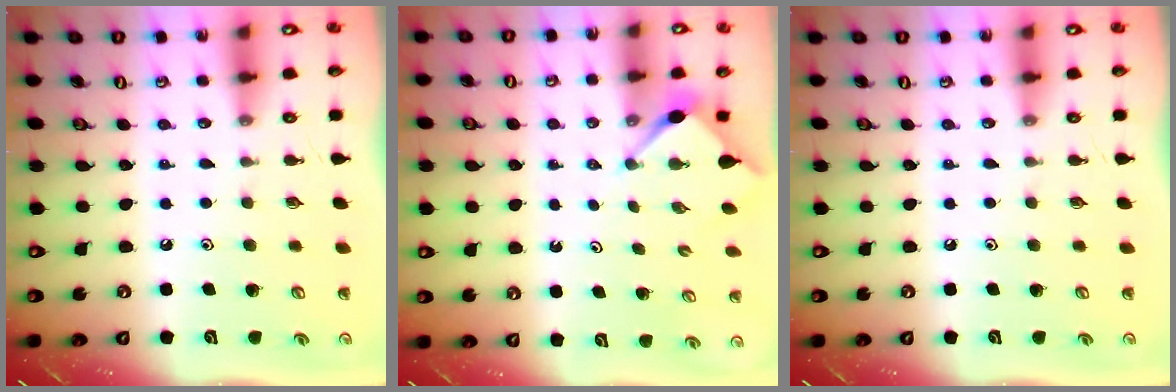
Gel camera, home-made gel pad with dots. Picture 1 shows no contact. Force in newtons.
{"total": 2.9, "press": 2.9, "slide": 0.4}
{"total": 0.0}